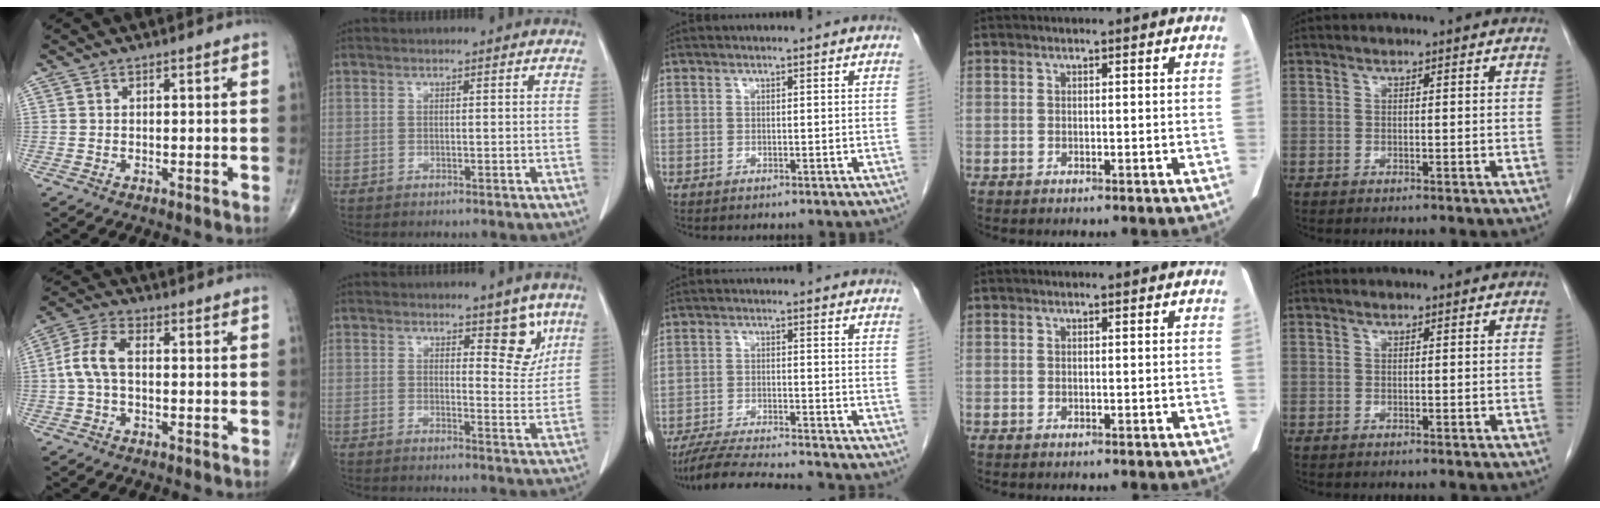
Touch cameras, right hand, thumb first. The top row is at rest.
{"thumb": {"total": 6.8, "force": [-0.2, 3.7, 5.7], "torque": [-0.127, 0.024, -0.010]}, "index": {"total": 5.3, "force": [3.3, 2.2, 3.5], "torque": [-0.028, -0.013, 0.040]}, "middle": {"total": 11.0, "force": [-10.2, -0.1, 4.0], "torque": [-0.064, -0.011, -0.169]}}